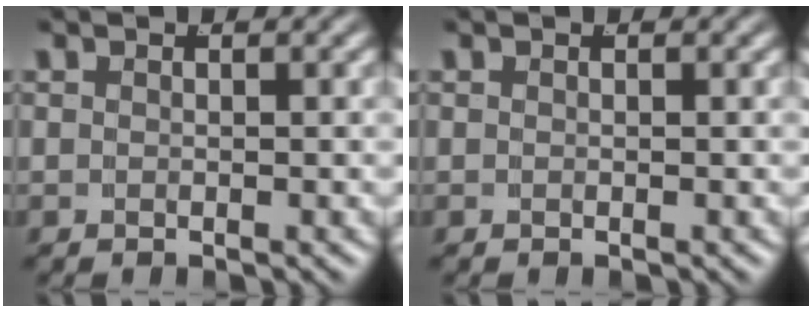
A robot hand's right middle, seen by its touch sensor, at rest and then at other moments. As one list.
[{"total": 0.0}]